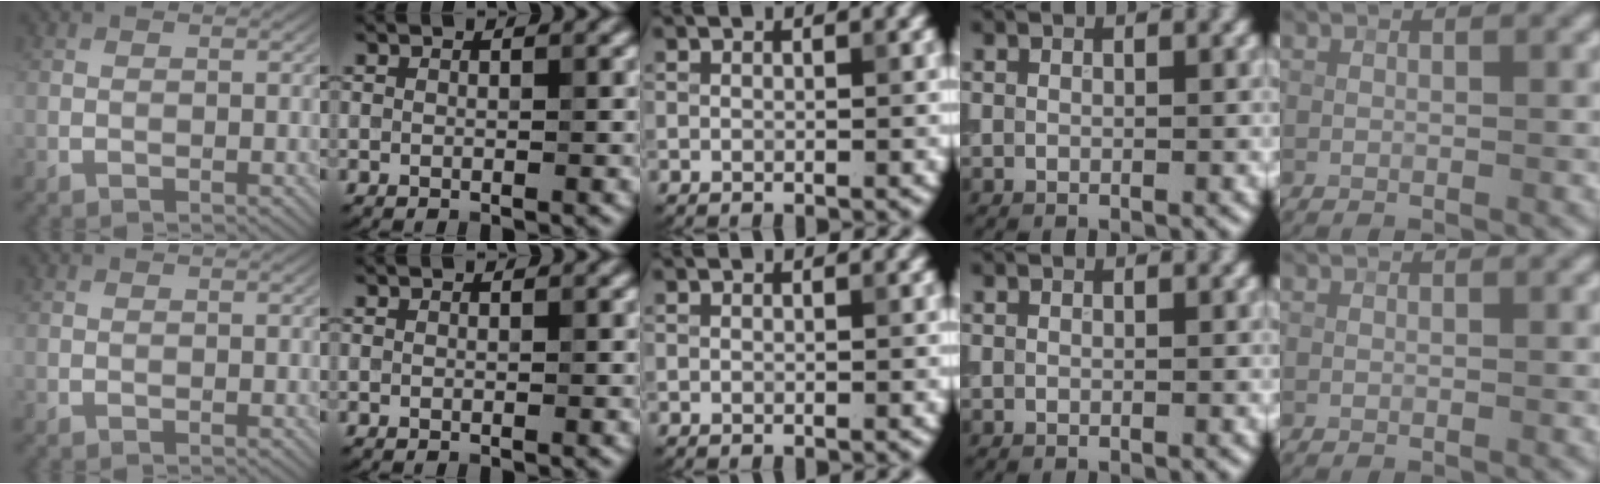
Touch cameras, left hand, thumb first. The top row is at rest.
{}